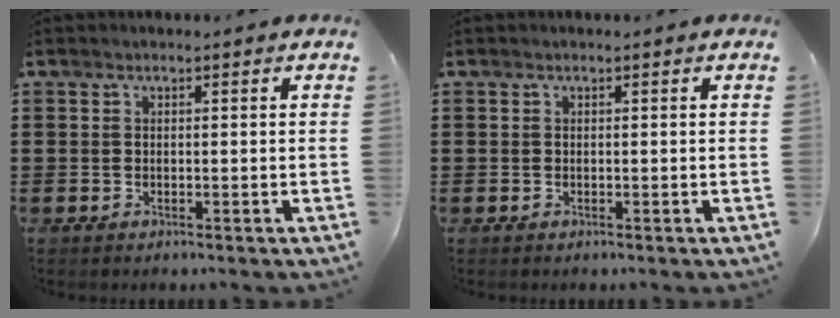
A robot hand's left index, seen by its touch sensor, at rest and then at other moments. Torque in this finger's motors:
{"motor_torque": [0.00, 0.00, 0.00, 0.00]}